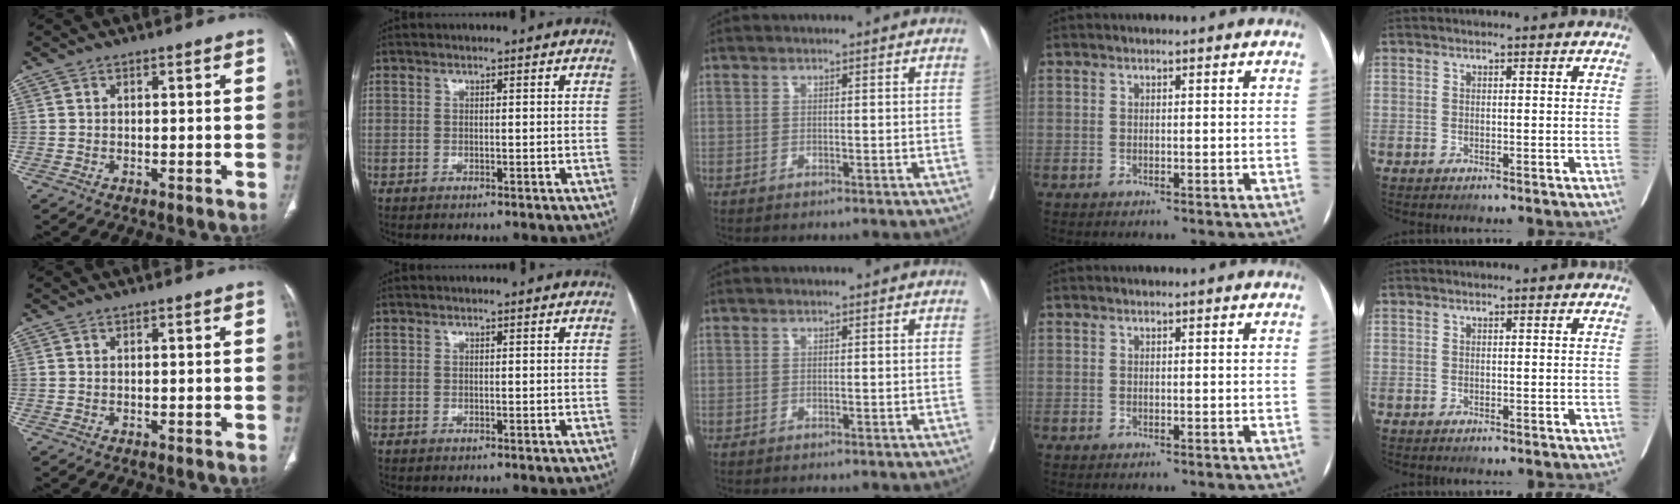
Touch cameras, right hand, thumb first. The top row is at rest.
{}